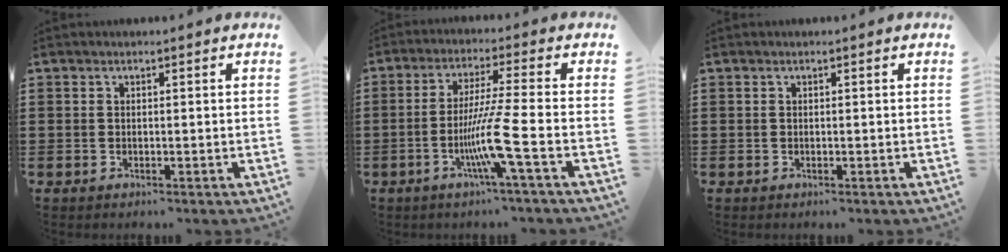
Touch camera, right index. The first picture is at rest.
{"total": 8.8, "force": [-3.2, -0.8, 8.1], "torque": [-0.163, -0.021, -0.065]}
{"total": 0.0}